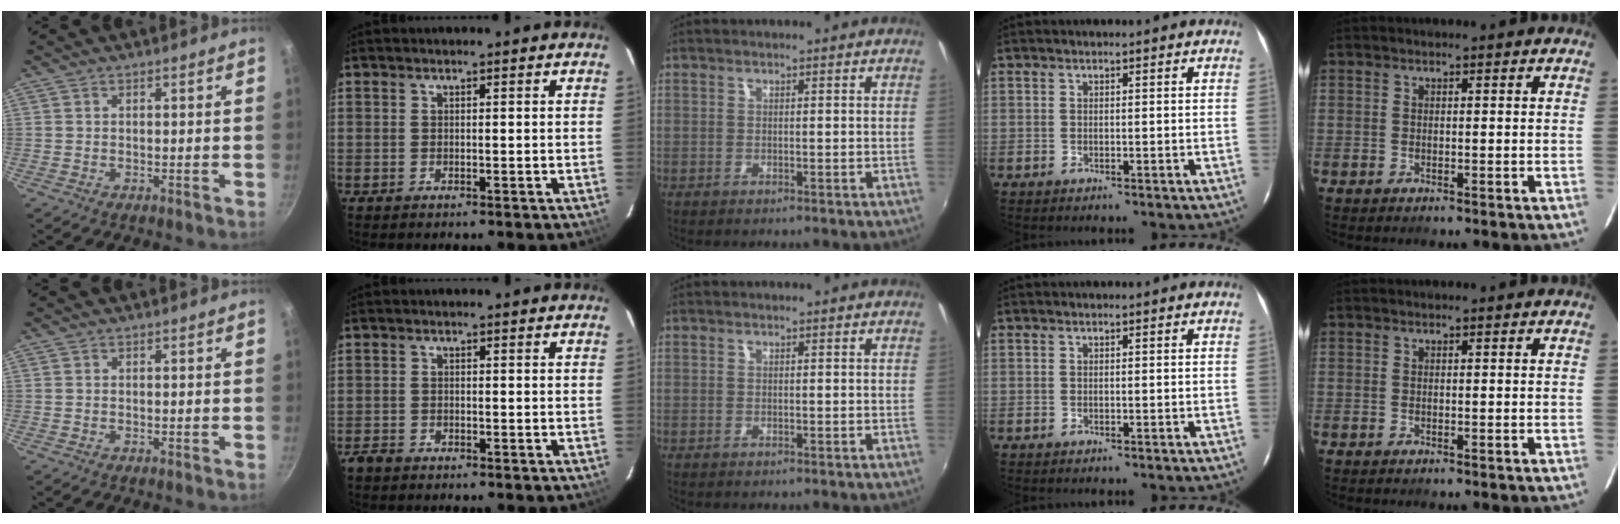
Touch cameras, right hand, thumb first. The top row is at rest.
{"index": {"total": 1.7, "force": [-1.4, 0.9, 0.4], "torque": [-0.012, 0.000, -0.027]}}